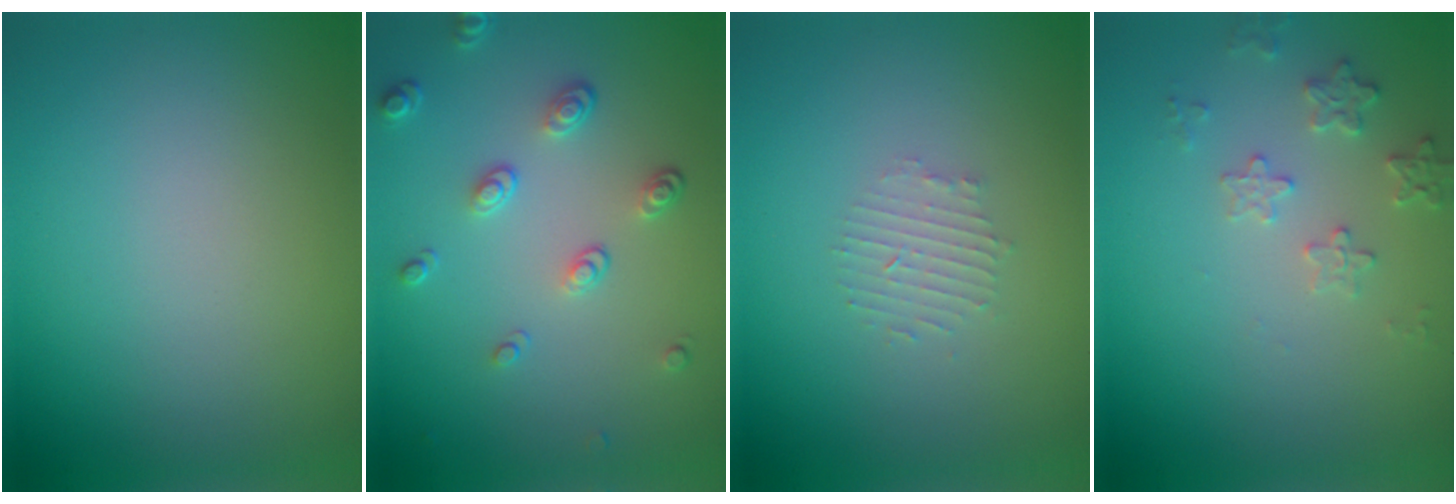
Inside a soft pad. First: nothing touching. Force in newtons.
{"total": 2.6, "press": 1.7, "slide": 2.0}
{"total": 1.6, "press": 1.5, "slide": 0.3}
{"total": 2.2, "press": 2.1, "slide": 0.4}